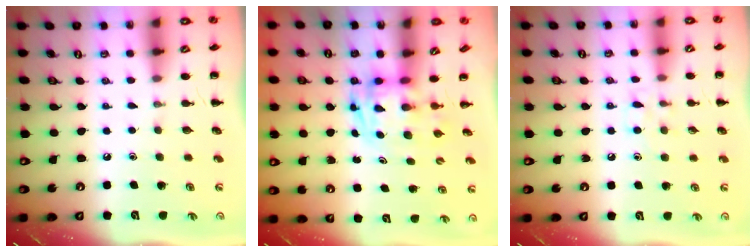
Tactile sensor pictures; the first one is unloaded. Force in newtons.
{"total": 2.7, "press": 2.6, "slide": 0.5}
{"total": 6.0, "press": 5.7, "slide": 1.9}